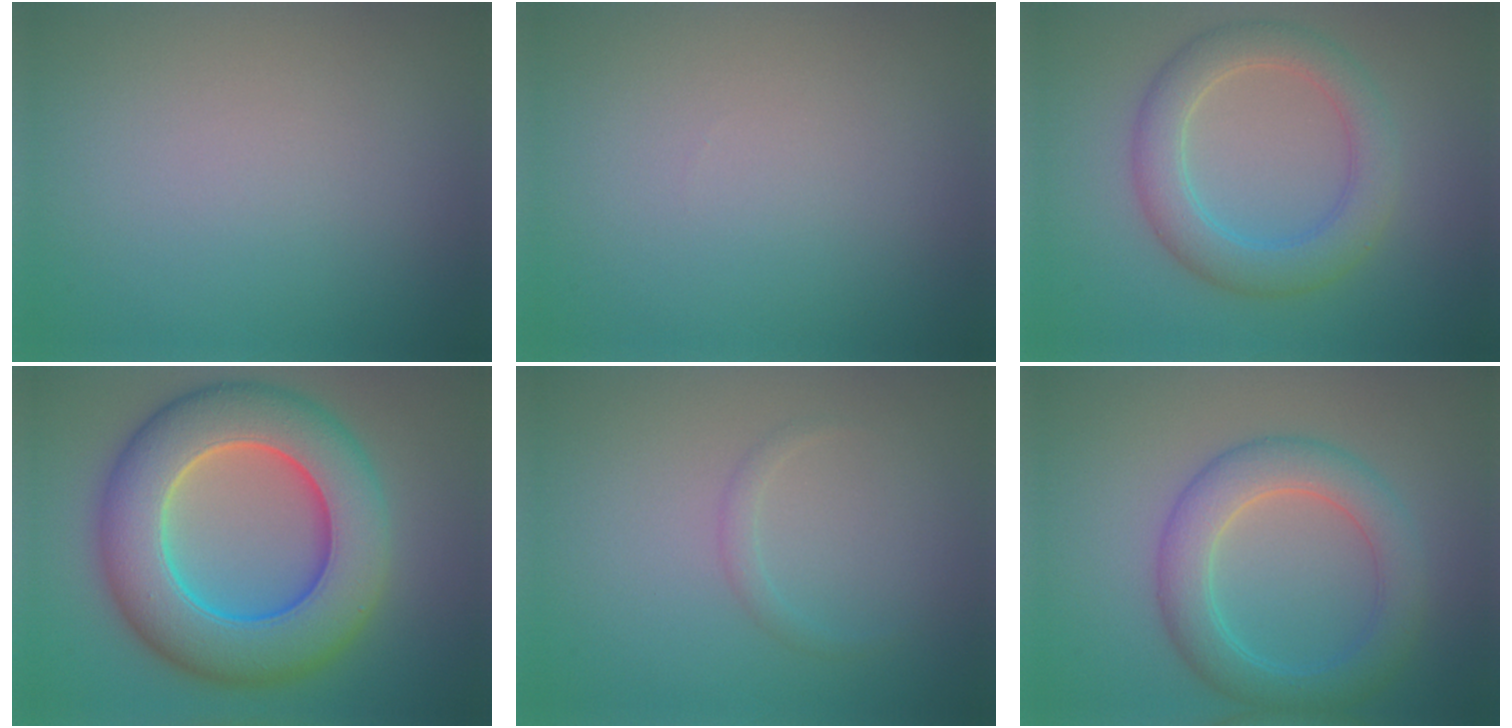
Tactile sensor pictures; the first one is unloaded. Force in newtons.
{"total": 0.0}
{"total": 4.6, "press": 4.6, "slide": 0.4}
{"total": 12.3, "press": 12.3, "slide": 0.2}
{"total": 0.9, "press": 0.9, "slide": 0.0}
{"total": 5.1, "press": 5.1, "slide": 0.1}